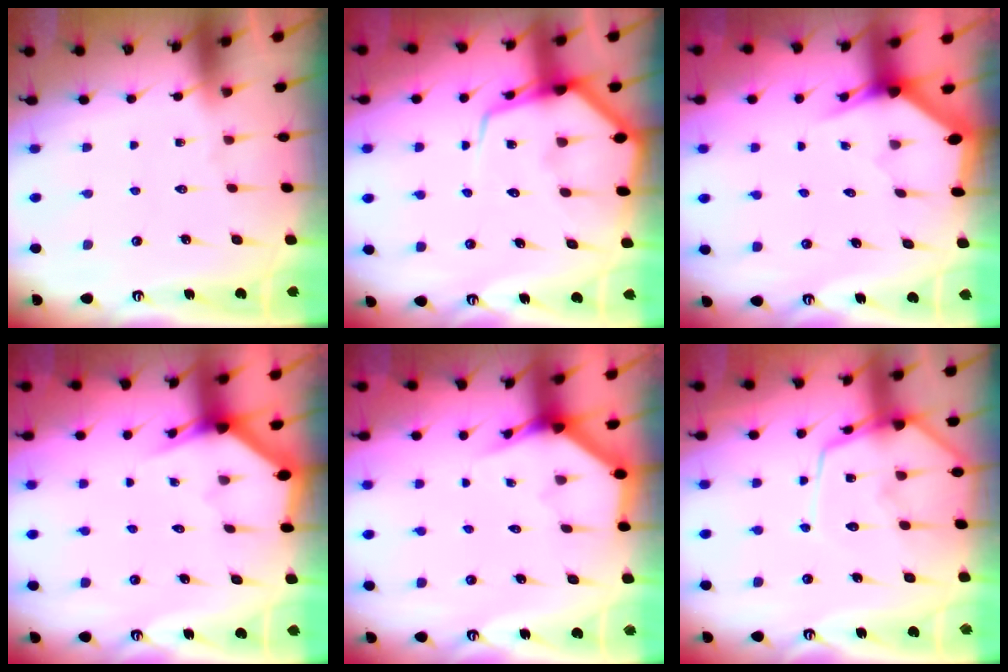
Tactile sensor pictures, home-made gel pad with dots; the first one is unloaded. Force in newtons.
{"total": 9.5, "press": 9.5, "slide": 1.0}
{"total": 3.0, "press": 3.0, "slide": 0.1}
{"total": 2.9, "press": 2.9, "slide": 0.1}
{"total": 3.7, "press": 3.7, "slide": 0.3}
{"total": 11.8, "press": 11.7, "slide": 1.2}